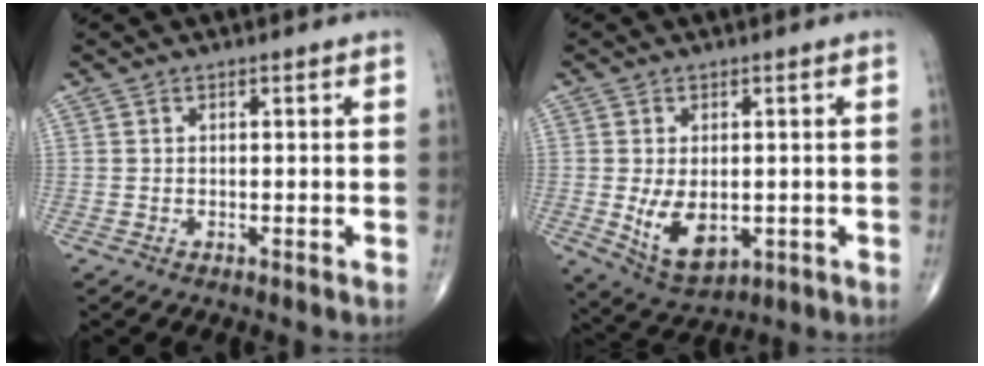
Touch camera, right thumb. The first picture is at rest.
{"total": 8.6, "force": [-1.1, 5.2, 6.8], "torque": [-0.107, -0.016, -0.002]}